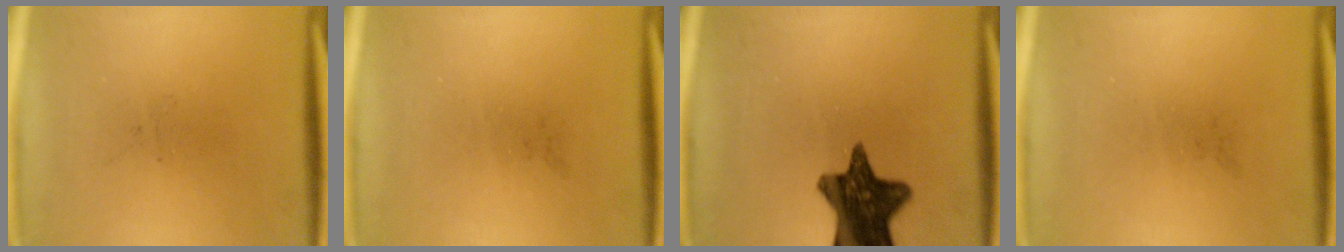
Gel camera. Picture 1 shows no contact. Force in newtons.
{"total": 0.0}
{"total": 12.6}
{"total": 0.0}